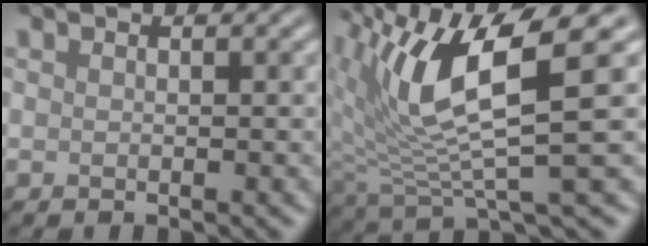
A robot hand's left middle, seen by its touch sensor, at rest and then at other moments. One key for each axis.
{"total": 9.4, "fx": 3.1, "fy": 2.5, "fz": 8.5, "tx": -0.169, "ty": -0.005, "tz": 0.059}